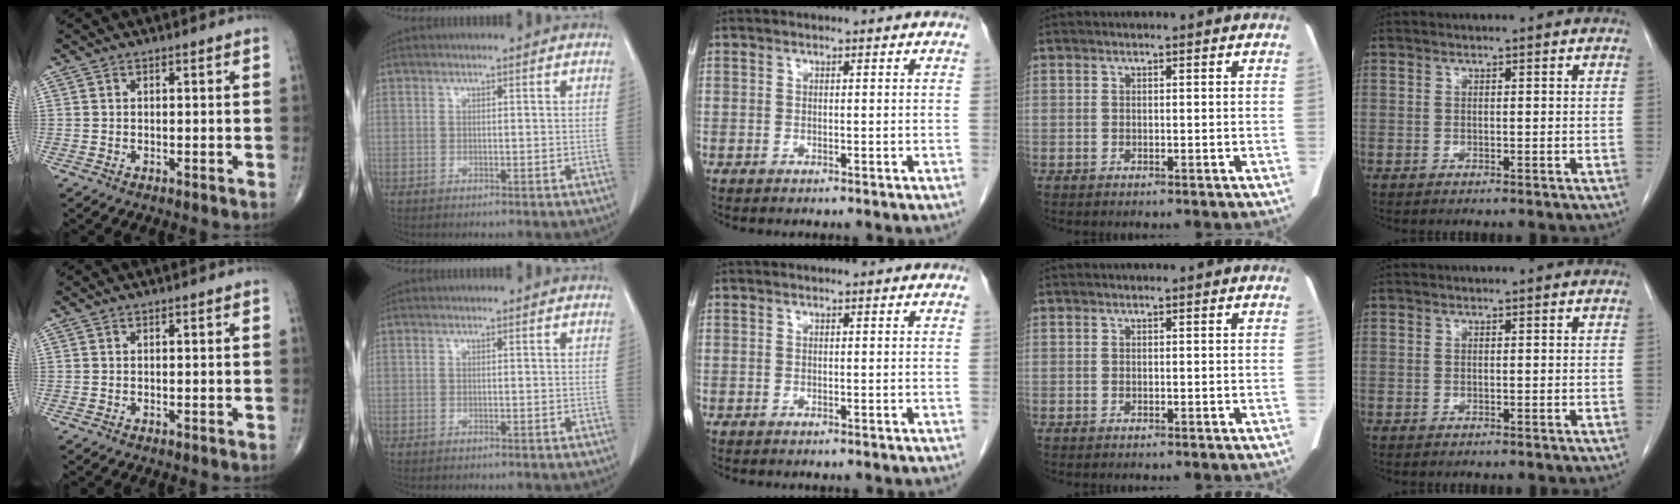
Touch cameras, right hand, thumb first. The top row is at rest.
{}